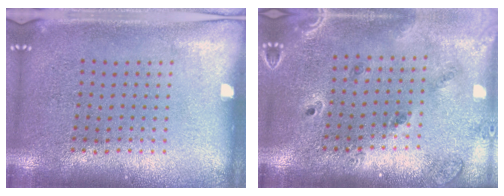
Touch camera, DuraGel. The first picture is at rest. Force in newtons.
{"total": 1.4, "press": 1.3, "slide": 0.3}